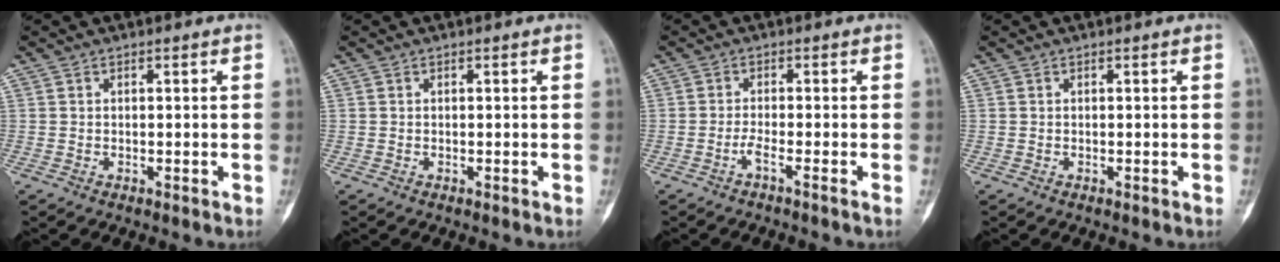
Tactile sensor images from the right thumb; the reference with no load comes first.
{"total": 0.0}
{"total": 1.6, "force": [-1.1, -0.4, 1.2], "torque": [-0.033, 0.003, -0.025]}
{"total": 0.0}